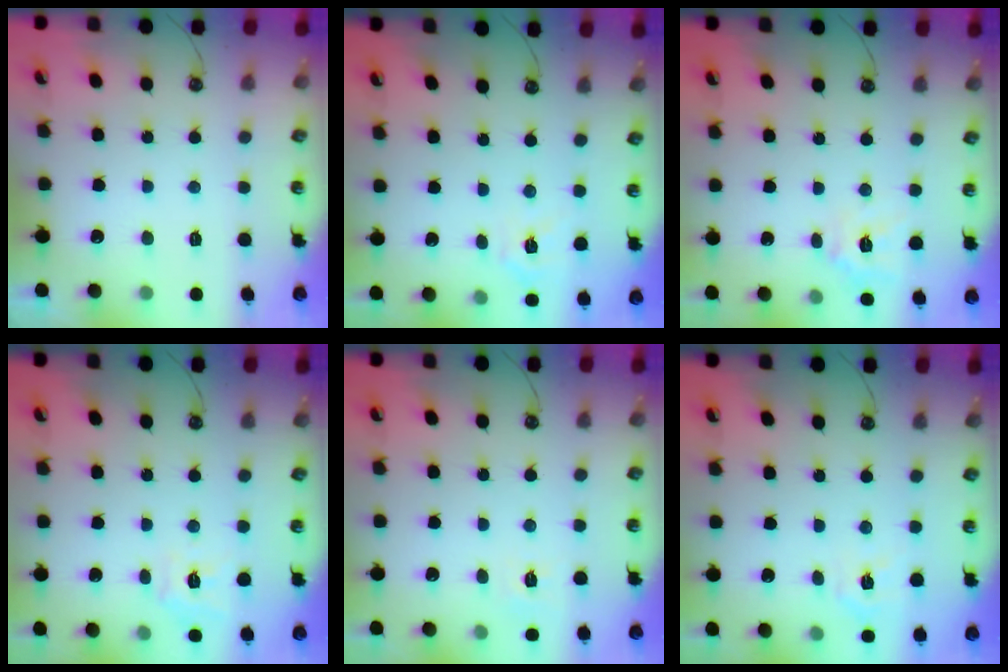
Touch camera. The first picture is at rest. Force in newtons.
{"total": 5.9, "press": 5.9, "slide": 0.5}
{"total": 9.5, "press": 9.5, "slide": 0.9}
{"total": 7.6, "press": 7.5, "slide": 0.7}
{"total": 4.9, "press": 4.9, "slide": 0.5}
{"total": 5.5, "press": 5.5, "slide": 0.6}